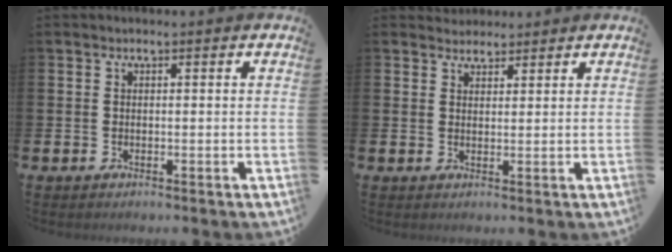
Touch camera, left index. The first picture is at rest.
{"total": 2.6, "force": [2.4, 0.9, -0.3], "torque": [0.013, -0.011, 0.043]}